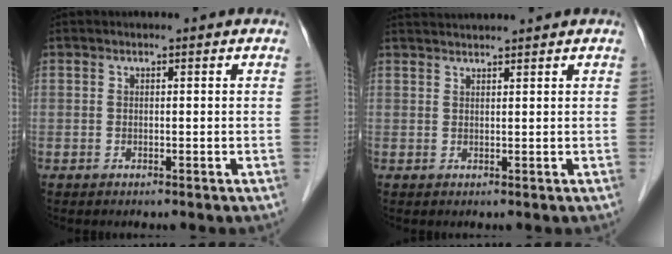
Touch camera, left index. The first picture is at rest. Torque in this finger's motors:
{"motor_torque": [-0.63, -1.50, 0.09, 0.03]}